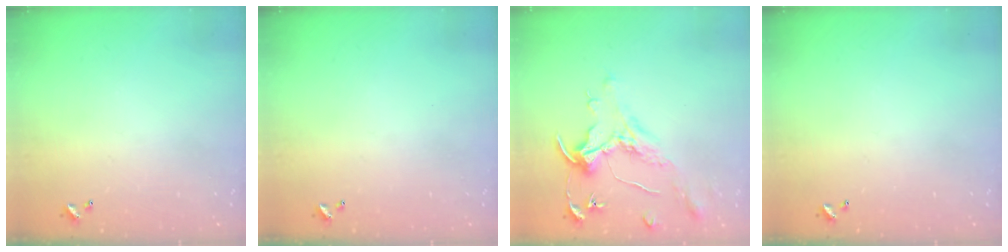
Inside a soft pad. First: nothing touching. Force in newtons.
{"total": 0.0}
{"total": 1.5, "press": 1.3, "slide": 0.7}
{"total": 0.0}